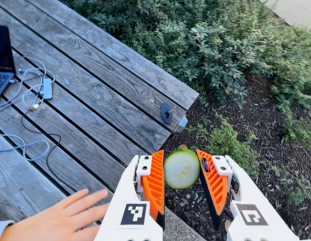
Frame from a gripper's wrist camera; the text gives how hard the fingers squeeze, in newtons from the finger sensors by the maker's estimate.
{"total": 10.8, "left": 11.1, "right": 10.6}